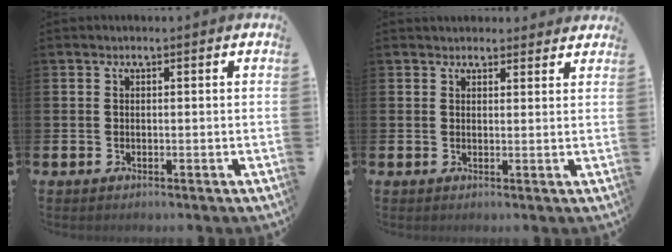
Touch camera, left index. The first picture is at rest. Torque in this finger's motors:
{"motor_torque": [0.87, -1.27, 0.47, 0.07]}